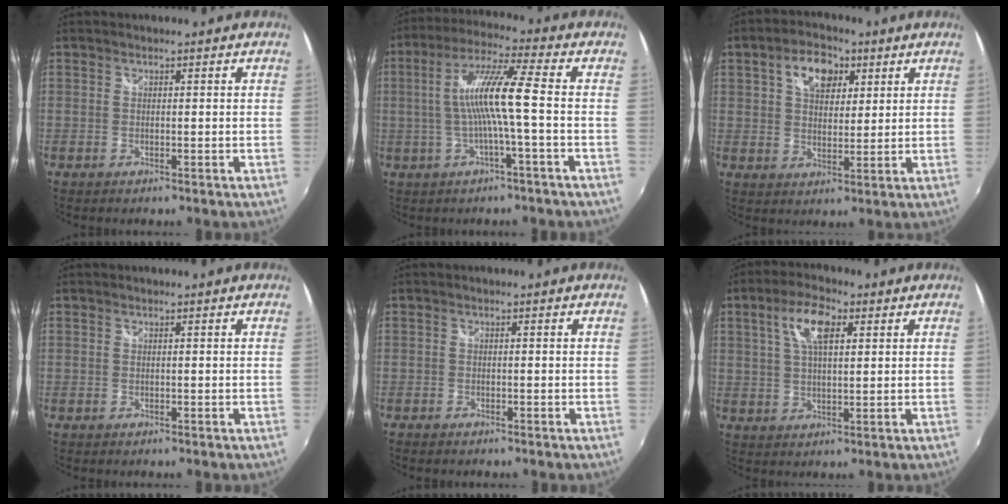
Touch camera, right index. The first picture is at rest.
{"total": 10.2, "force": [-1.2, -0.5, 10.1], "torque": [-0.192, 0.009, -0.019]}
{"total": 8.5, "force": [3.6, 5.4, 5.5], "torque": [-0.091, 0.023, 0.059]}
{"total": 0.0}
{"total": 1.6, "force": [-1.5, 0.5, 0.4], "torque": [-0.012, -0.009, -0.027]}
{"total": 7.9, "force": [3.0, 3.3, 6.5], "torque": [-0.123, 0.016, 0.053]}